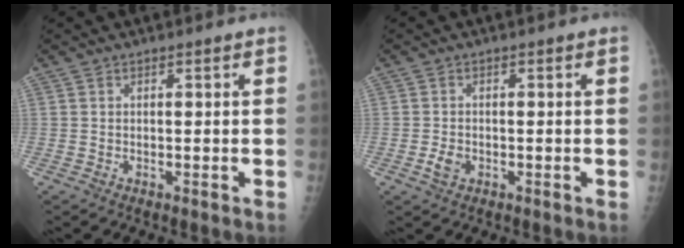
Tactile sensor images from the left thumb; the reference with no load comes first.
{"total": 2.3, "force": [-0.8, 1.6, 1.4], "torque": [-0.025, 0.001, -0.015]}